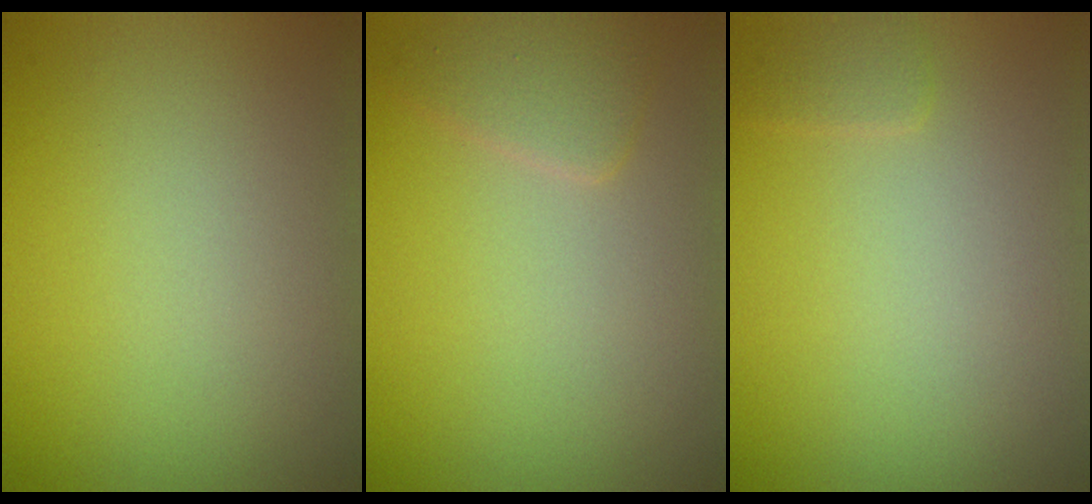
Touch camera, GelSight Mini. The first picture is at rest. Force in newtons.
{"total": 1.8, "press": 1.8, "slide": 0.1}
{"total": 0.9, "press": 0.9, "slide": 0.1}